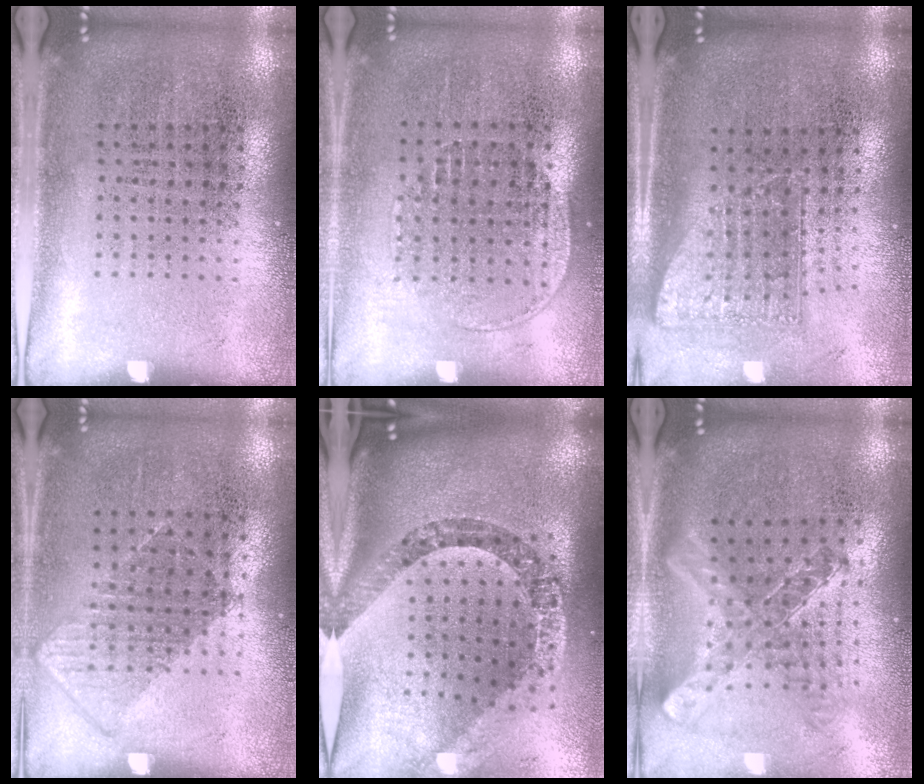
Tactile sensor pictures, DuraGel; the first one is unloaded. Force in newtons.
{"total": 1.2, "press": 1.0, "slide": 0.5}
{"total": 1.8, "press": 1.3, "slide": 1.2}
{"total": 0.8, "press": 0.7, "slide": 0.4}
{"total": 3.2, "press": 2.3, "slide": 2.2}
{"total": 1.1, "press": 1.1, "slide": 0.2}